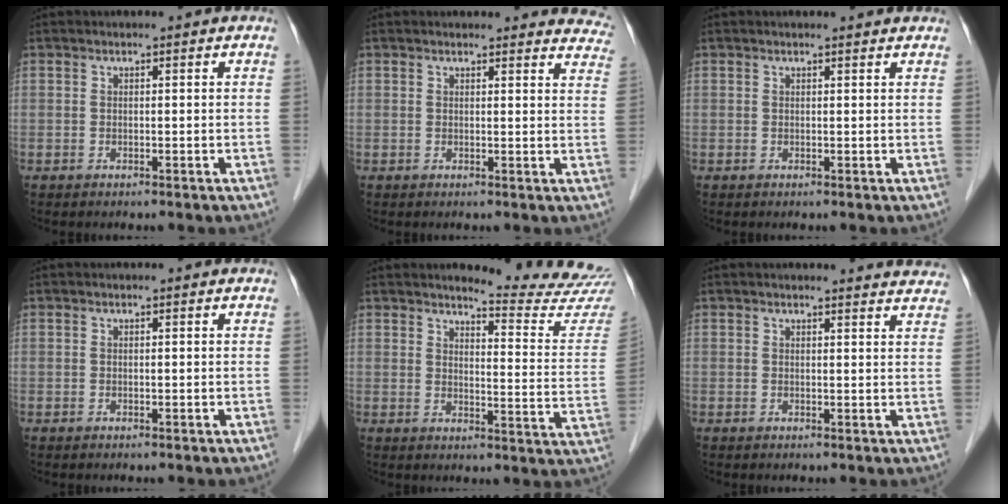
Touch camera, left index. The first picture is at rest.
{"total": 11.5, "force": [11.0, 2.9, 1.5], "torque": [0.028, -0.026, 0.084]}
{"total": 2.4, "force": [2.3, 0.3, 0.4], "torque": [-0.013, 0.008, 0.020]}
{"total": 0.0}
{"total": 13.4, "force": [13.2, -1.1, 2.2], "torque": [-0.023, -0.109, 0.140]}
{"total": 8.1, "force": [8.0, 0.9, 1.1], "torque": [0.009, -0.014, 0.059]}